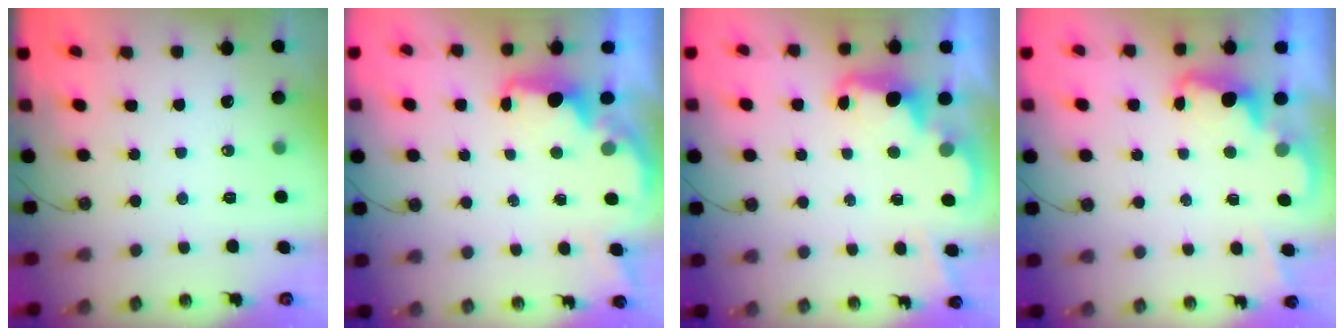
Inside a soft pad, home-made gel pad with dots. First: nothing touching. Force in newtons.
{"total": 2.0, "press": 1.8, "slide": 0.8}
{"total": 2.4, "press": 2.4, "slide": 0.5}
{"total": 2.4, "press": 2.4, "slide": 0.5}